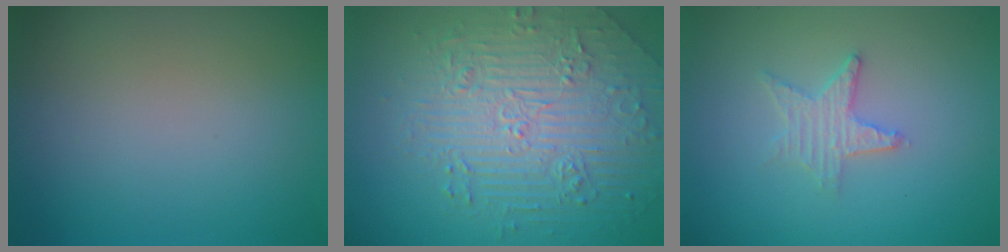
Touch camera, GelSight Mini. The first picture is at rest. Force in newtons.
{"total": 4.7, "press": 4.6, "slide": 0.8}
{"total": 2.3, "press": 2.2, "slide": 0.4}